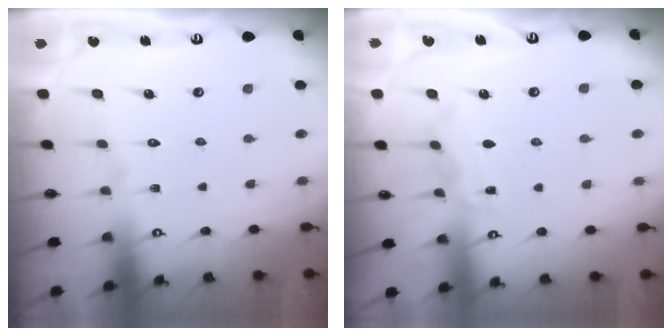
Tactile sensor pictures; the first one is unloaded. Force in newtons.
{"total": 5.1, "press": 5.1, "slide": 0.5}